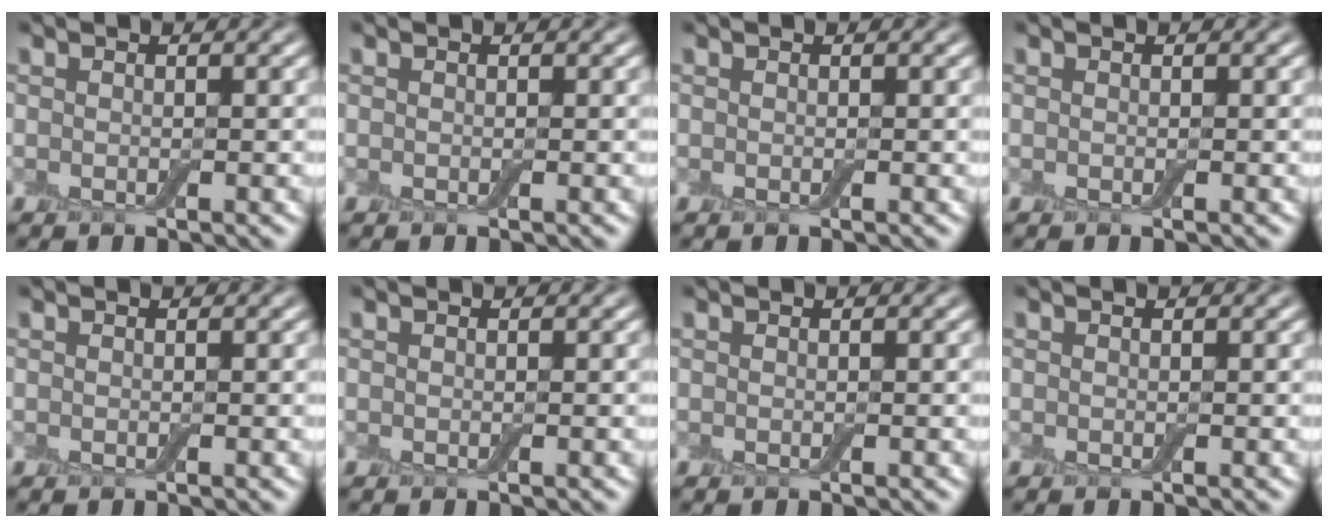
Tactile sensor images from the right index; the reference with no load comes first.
{"total": 0.0}
{"total": 0.0}
{"total": 0.0}
{"total": 0.0}
{"total": 0.0}
{"total": 0.0}
{"total": 0.0}